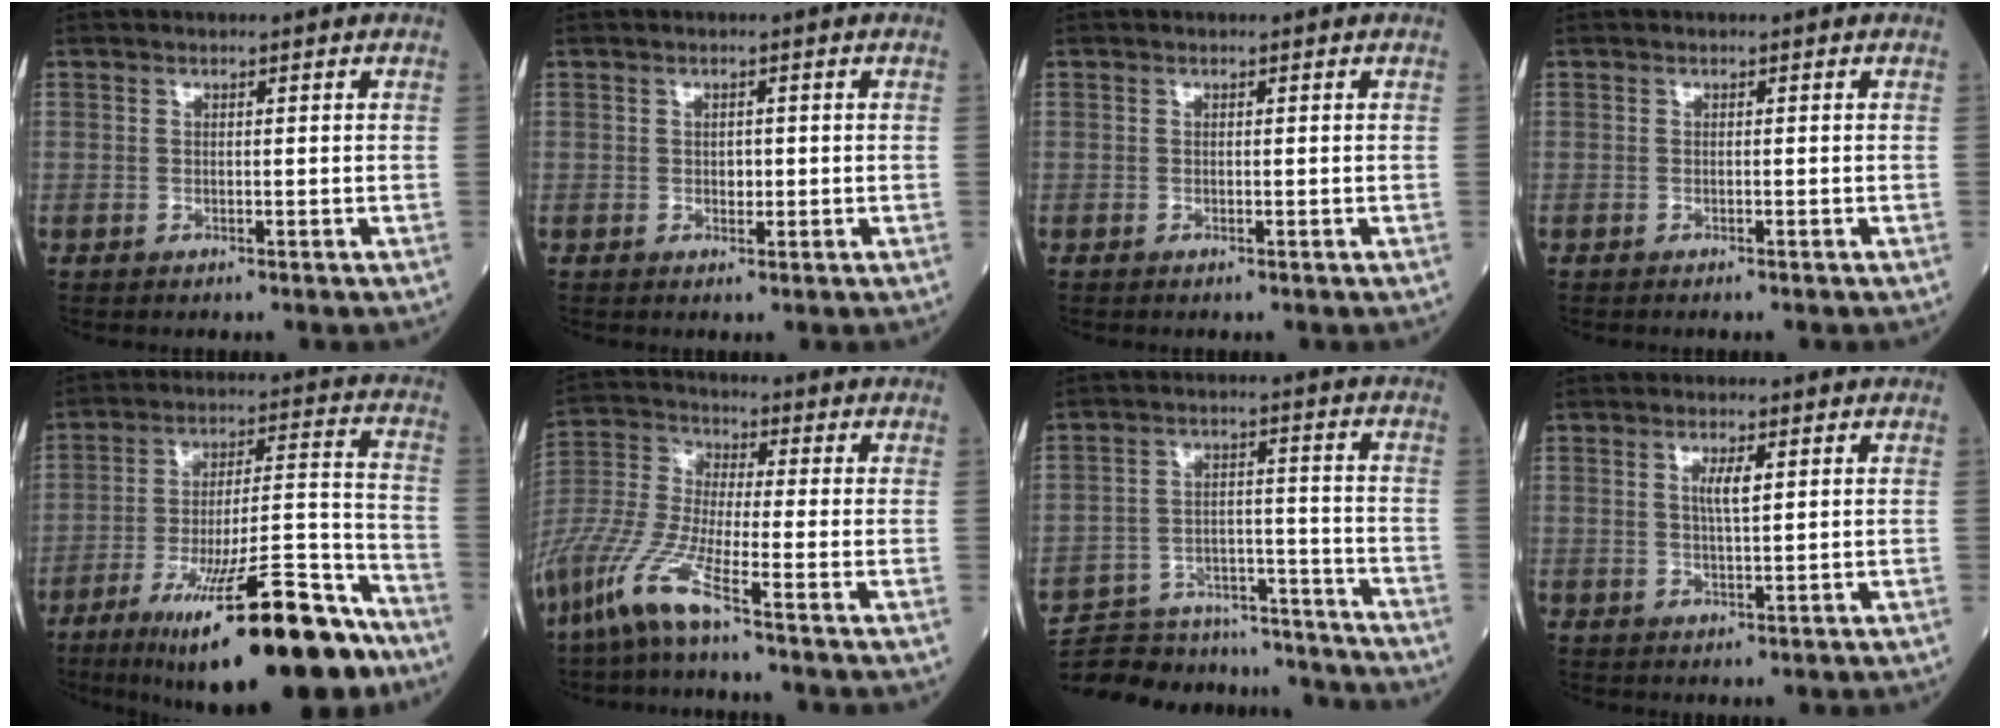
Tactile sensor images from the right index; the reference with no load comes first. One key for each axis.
{"total": 1.2, "fx": -0.1, "fy": 0.9, "fz": 0.8, "tx": -0.011, "ty": 0.001, "tz": 0.000}
{"total": 0.0}
{"total": 0.7, "fx": -0.6, "fy": 0.0, "fz": 0.3, "tx": -0.007, "ty": -0.002, "tz": -0.009}
{"total": 23.3, "fx": -15.7, "fy": 3.4, "fz": 16.8, "tx": -0.211, "ty": 0.001, "tz": -0.250}
{"total": 11.7, "fx": -7.4, "fy": 0.0, "fz": 9.0, "tx": -0.208, "ty": -0.031, "tz": -0.156}
{"total": 22.5, "fx": -21.4, "fy": 4.5, "fz": 5.5, "tx": -0.108, "ty": 0.010, "tz": -0.299}
{"total": 2.8, "fx": 0.9, "fy": 0.4, "fz": 2.6, "tx": -0.051, "ty": -0.003, "tz": 0.014}